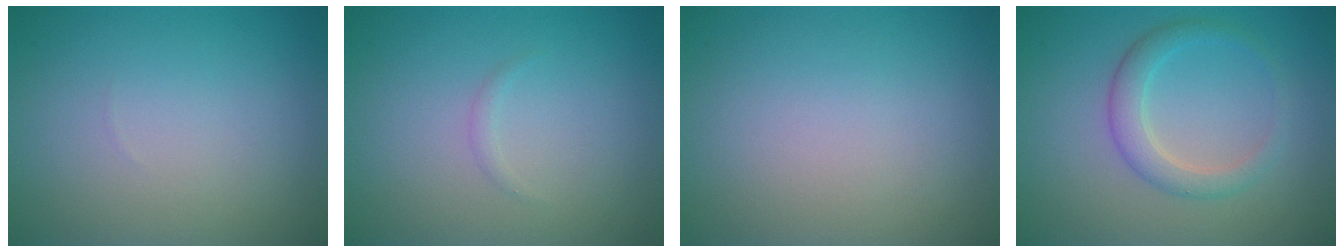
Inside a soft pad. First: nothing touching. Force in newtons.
{"total": 0.6, "press": 0.6, "slide": 0.1}
{"total": 0.0}
{"total": 2.6, "press": 2.6, "slide": 0.1}